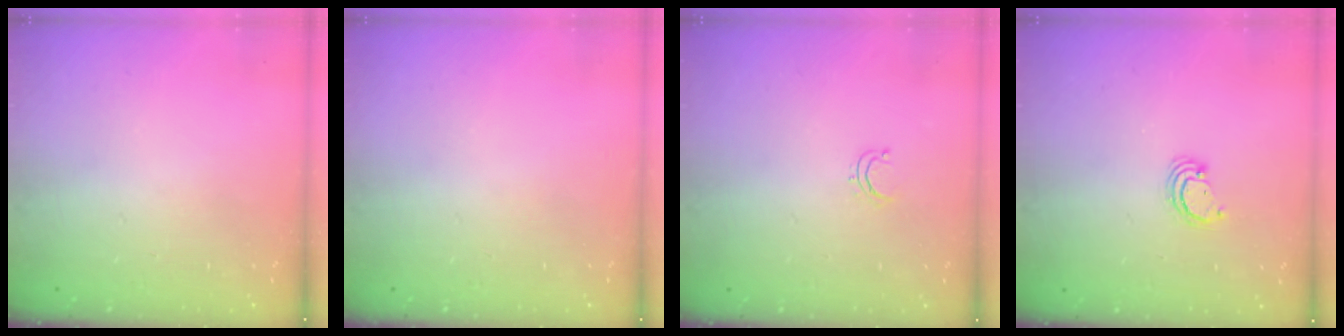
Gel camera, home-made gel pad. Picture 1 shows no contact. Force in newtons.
{"total": 0.0}
{"total": 2.8, "press": 2.8, "slide": 0.2}
{"total": 2.6, "press": 2.6, "slide": 0.3}